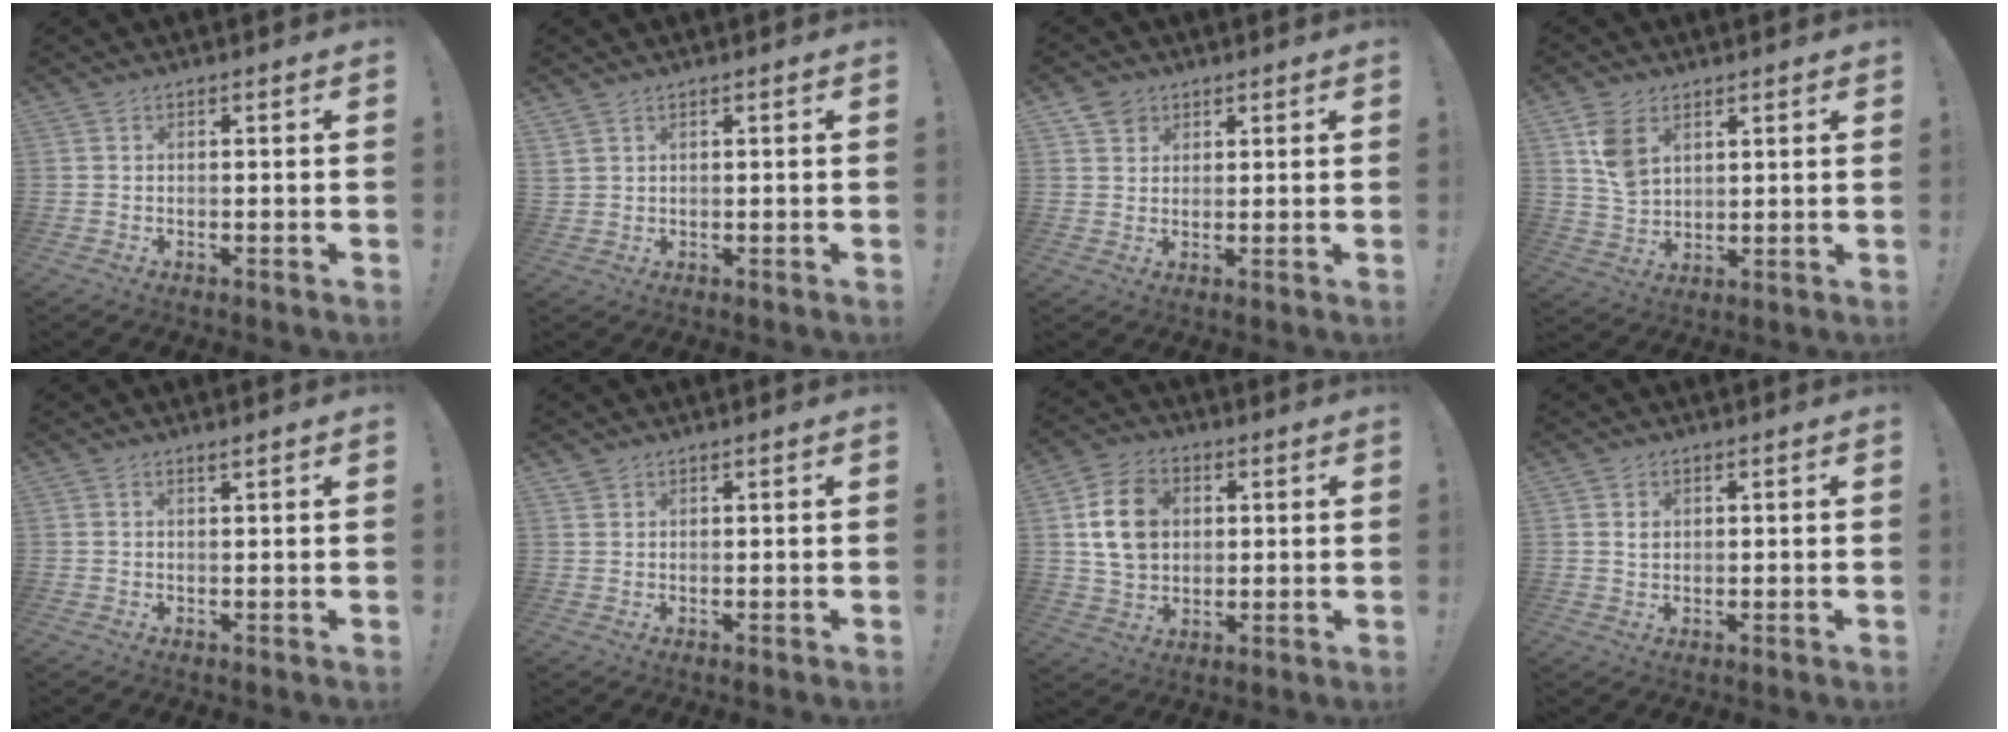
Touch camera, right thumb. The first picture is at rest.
{"total": 2.2, "force": [1.5, 1.3, 1.0], "torque": [-0.019, -0.005, 0.030]}
{"total": 4.4, "force": [2.8, 3.3, 0.4], "torque": [-0.002, -0.013, 0.052]}
{"total": 8.8, "force": [4.0, 6.1, 4.9], "torque": [-0.073, -0.007, 0.081]}
{"total": 0.9, "force": [0.7, -0.1, 0.5], "torque": [-0.009, 0.000, 0.013]}
{"total": 1.1, "force": [0.9, 0.6, 0.2], "torque": [-0.004, 0.000, 0.019]}
{"total": 14.1, "force": [3.4, 11.1, 8.0], "torque": [-0.123, -0.003, 0.069]}
{"total": 1.8, "force": [0.8, 1.5, 0.8], "torque": [-0.004, -0.001, 0.011]}